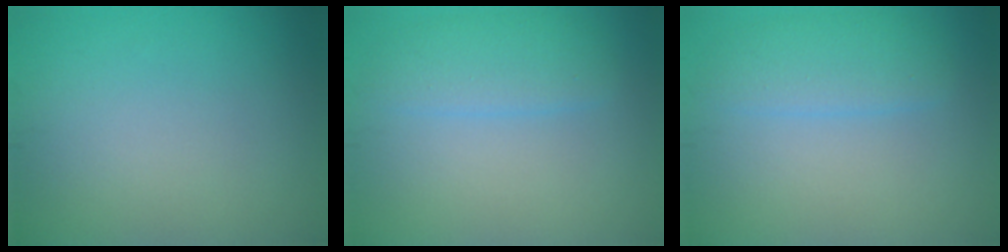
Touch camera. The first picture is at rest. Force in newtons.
{"total": 2.9, "press": 2.9, "slide": 0.2}
{"total": 2.9, "press": 2.9, "slide": 0.2}